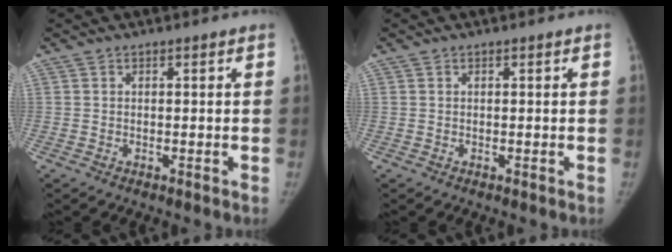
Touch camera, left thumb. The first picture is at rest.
{"total": 0.0}